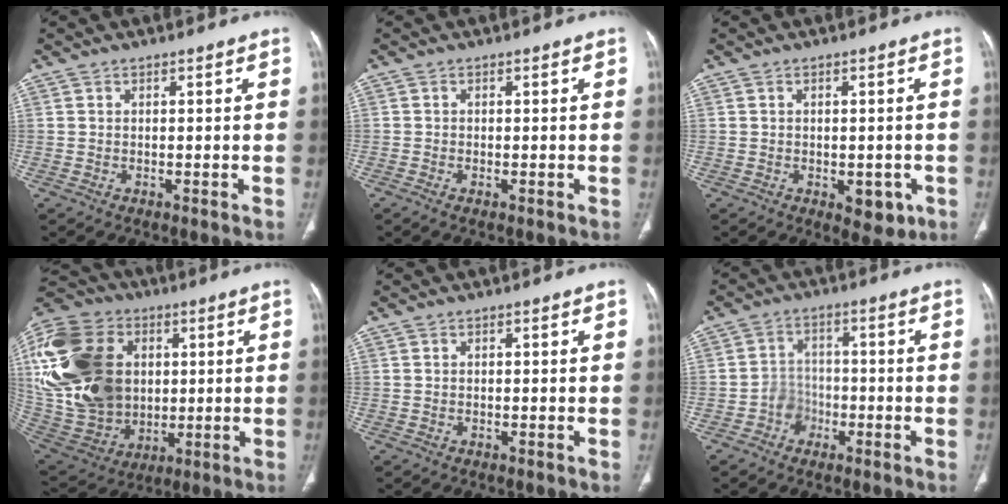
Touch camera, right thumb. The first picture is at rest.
{"total": 0.9, "force": [-0.5, 0.3, 0.7], "torque": [-0.019, -0.002, -0.011]}
{"total": 5.2, "force": [-1.8, 3.0, 4.0], "torque": [-0.027, 0.001, -0.013]}
{"total": 33.4, "force": [5.8, 24.8, 21.6], "torque": [-0.494, 0.037, 0.124]}
{"total": 0.0}
{"total": 4.8, "force": [-2.1, 4.1, 1.2], "torque": [0.006, 0.020, -0.043]}